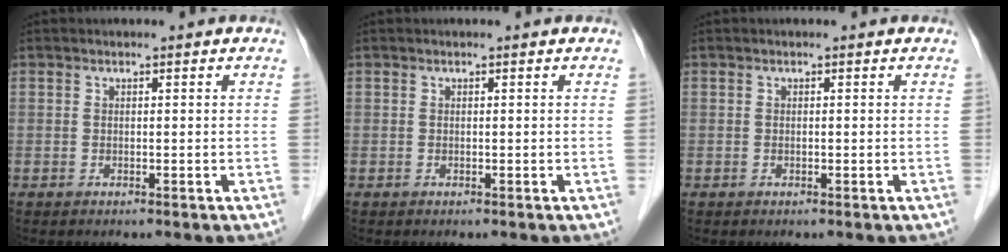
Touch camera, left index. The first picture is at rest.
{"total": 0.0}
{"total": 0.0}